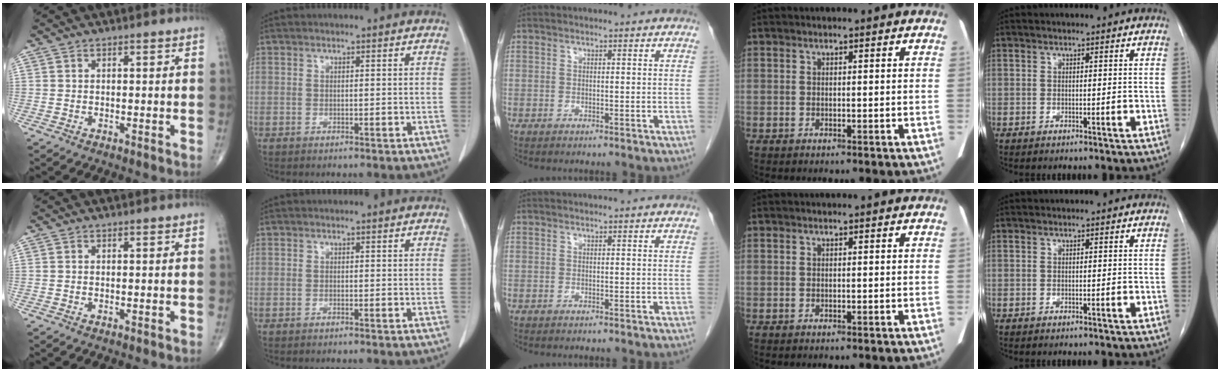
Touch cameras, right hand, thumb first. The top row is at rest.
{"middle": {"total": 0.7, "force": [-0.6, -0.2, -0.3], "torque": [0.001, -0.007, -0.013]}}